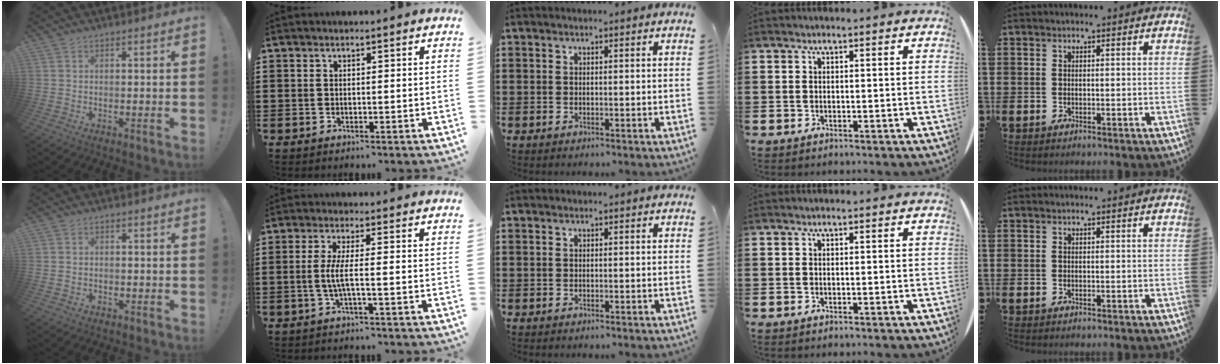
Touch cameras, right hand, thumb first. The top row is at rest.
{"thumb": {"total": 1.2, "force": [-0.4, 1.1, 0.3], "torque": [-0.010, 0.005, -0.007]}, "index": {"total": 4.2, "force": [-1.2, -0.1, 4.1], "torque": [-0.097, -0.014, -0.032]}}